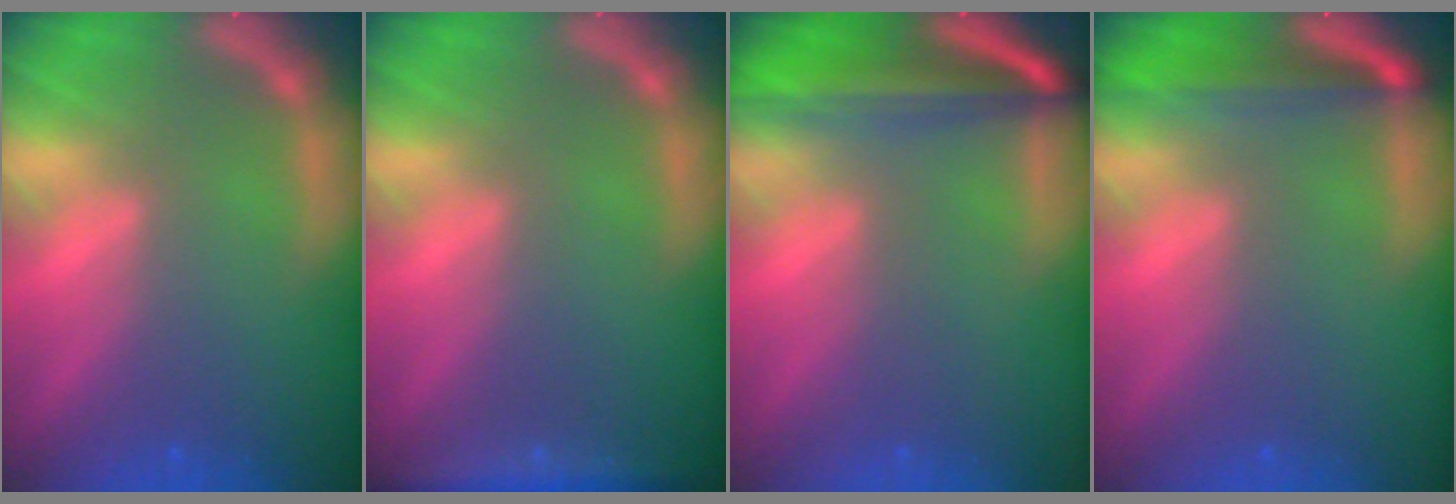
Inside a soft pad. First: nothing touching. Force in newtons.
{"total": 3.5}
{"total": 8.5}
{"total": 5.0}